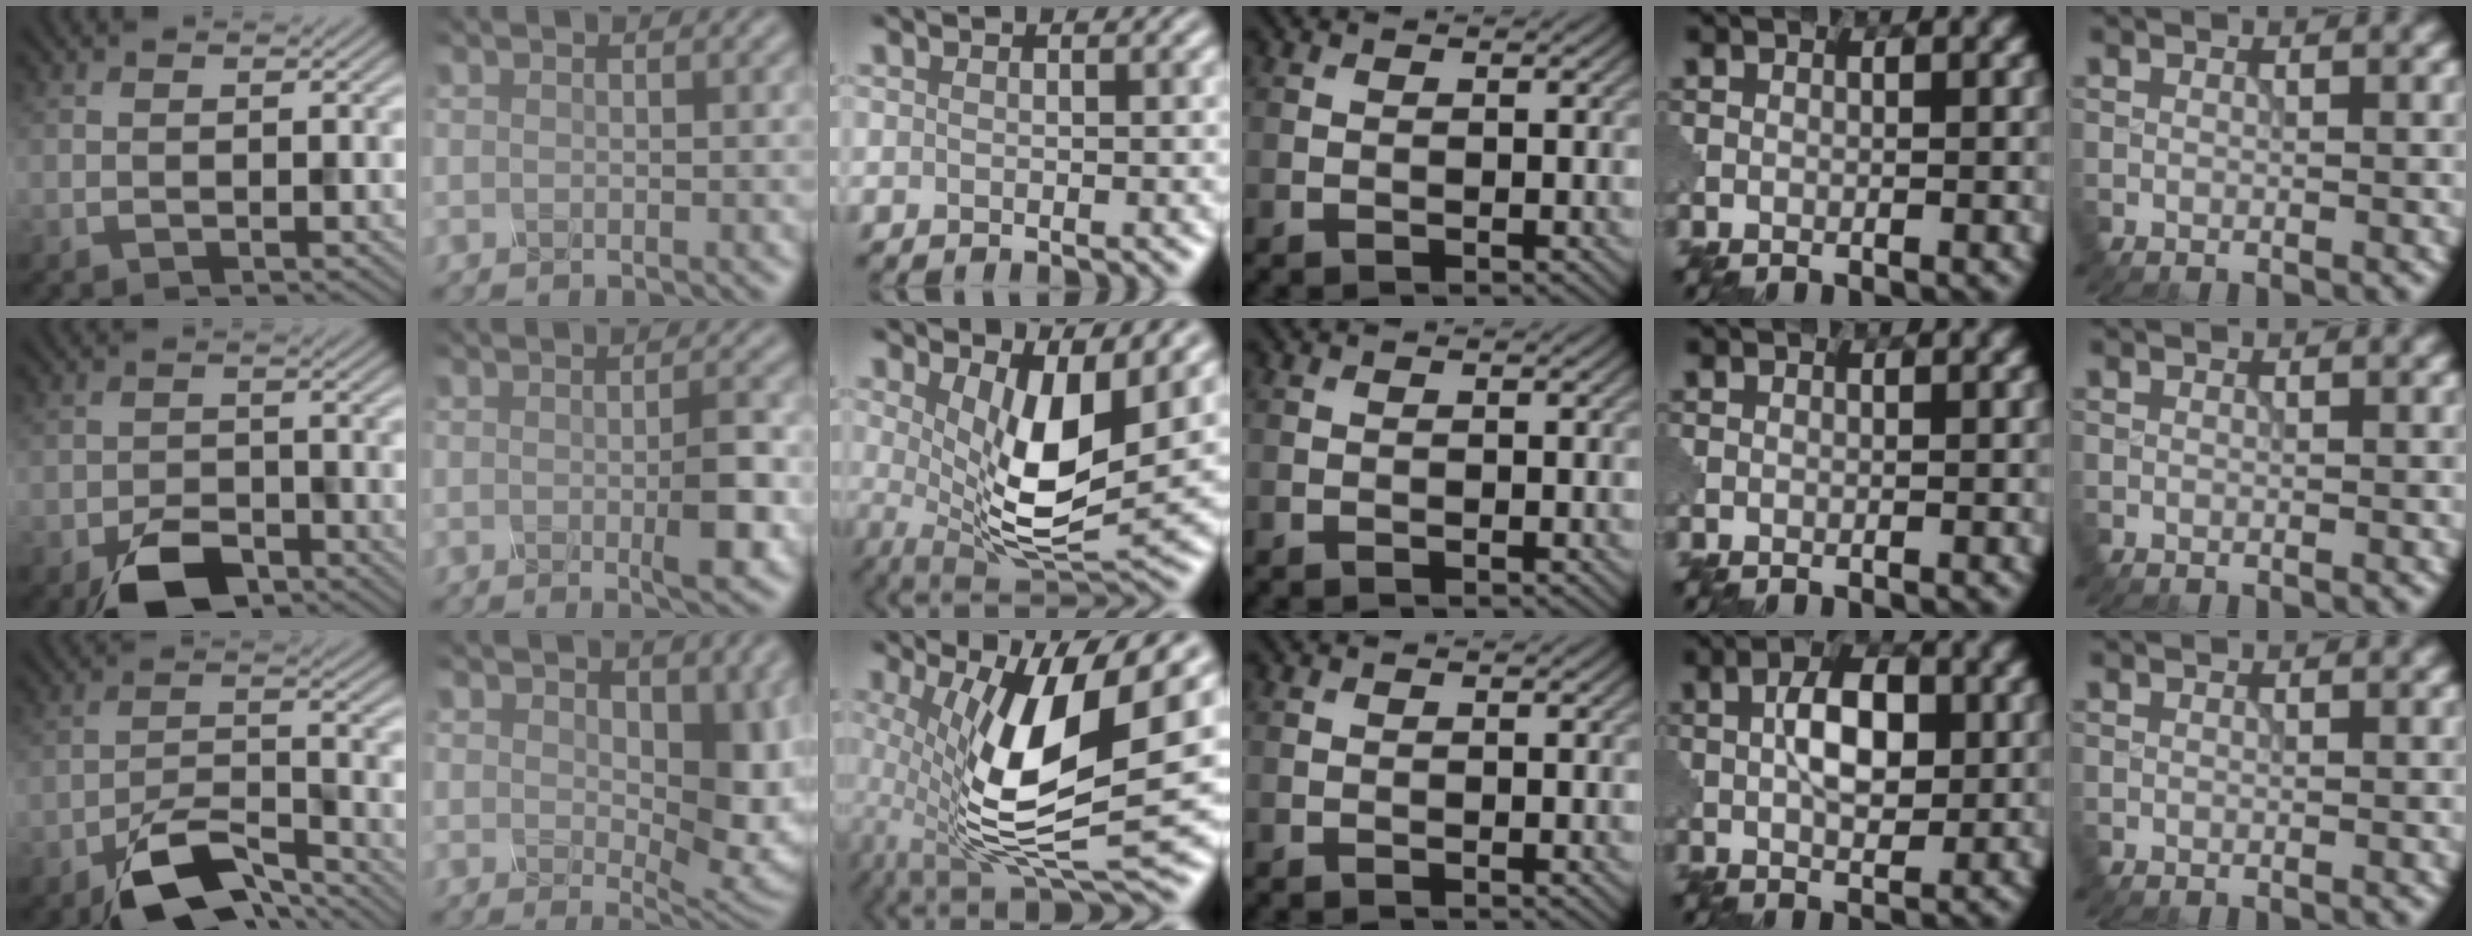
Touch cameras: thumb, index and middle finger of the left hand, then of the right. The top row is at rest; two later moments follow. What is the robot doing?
{"motion": "press", "object": "mechanical pencil"}